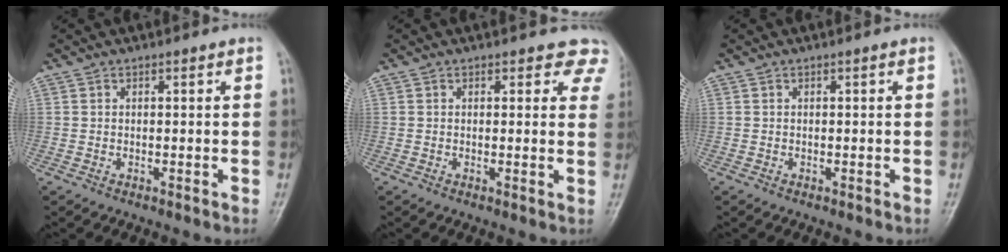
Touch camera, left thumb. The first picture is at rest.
{"total": 5.3, "force": [4.3, 2.8, 1.1], "torque": [0.032, -0.014, 0.023]}
{"total": 0.0}